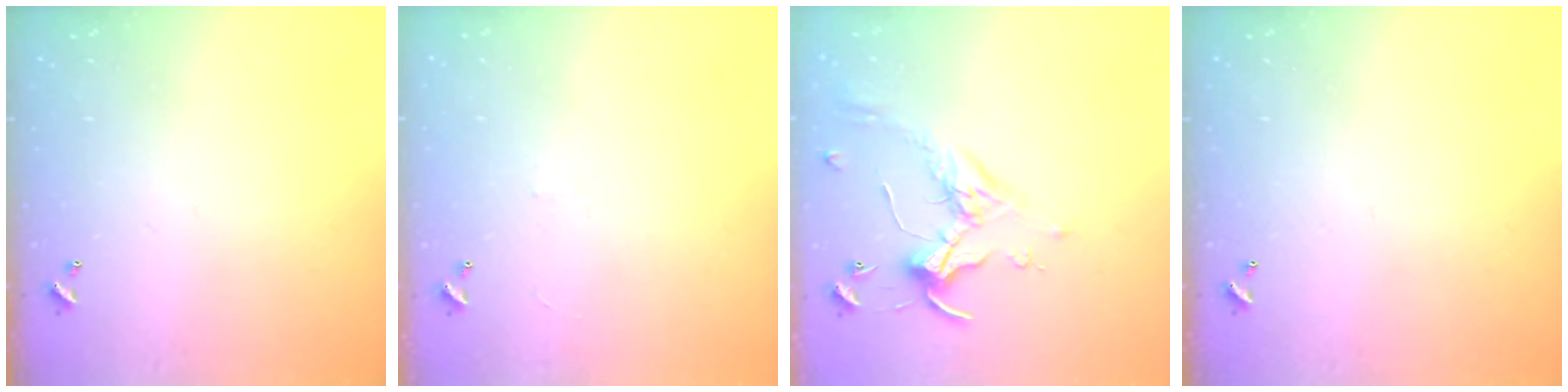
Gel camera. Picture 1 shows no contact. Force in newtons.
{"total": 1.3, "press": 1.3, "slide": 0.4}
{"total": 0.5, "press": 0.4, "slide": 0.4}
{"total": 0.0}